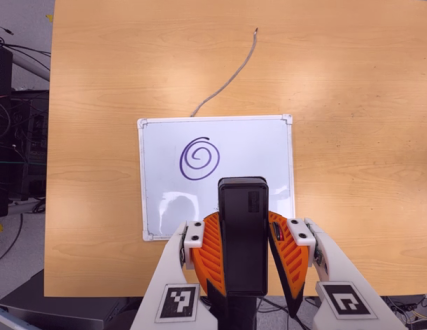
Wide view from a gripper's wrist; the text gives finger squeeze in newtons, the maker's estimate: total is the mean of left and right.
{"total": 6.7, "left": 5.4, "right": 8.1}